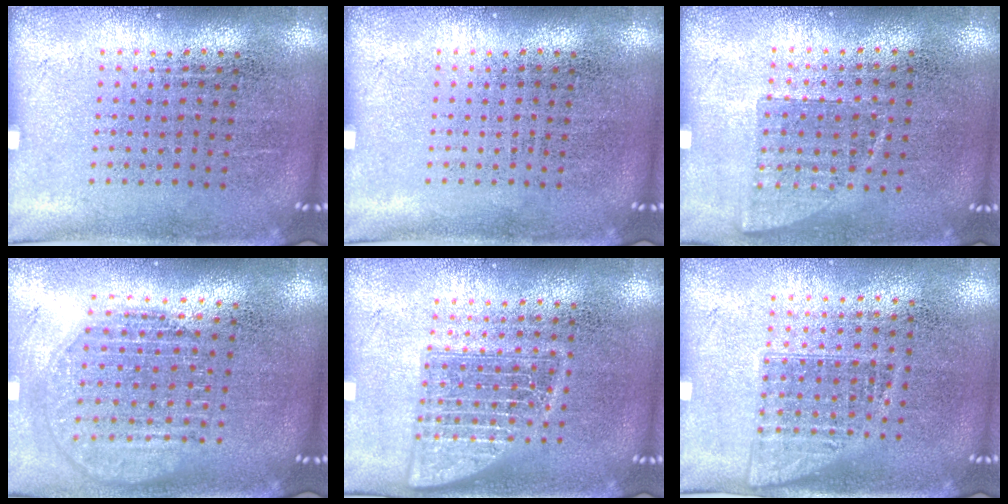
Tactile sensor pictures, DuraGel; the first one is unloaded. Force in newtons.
{"total": 0.0}
{"total": 0.8, "press": 0.7, "slide": 0.3}
{"total": 1.8, "press": 1.5, "slide": 1.0}
{"total": 2.5, "press": 2.5, "slide": 0.3}
{"total": 1.1, "press": 1.0, "slide": 0.6}